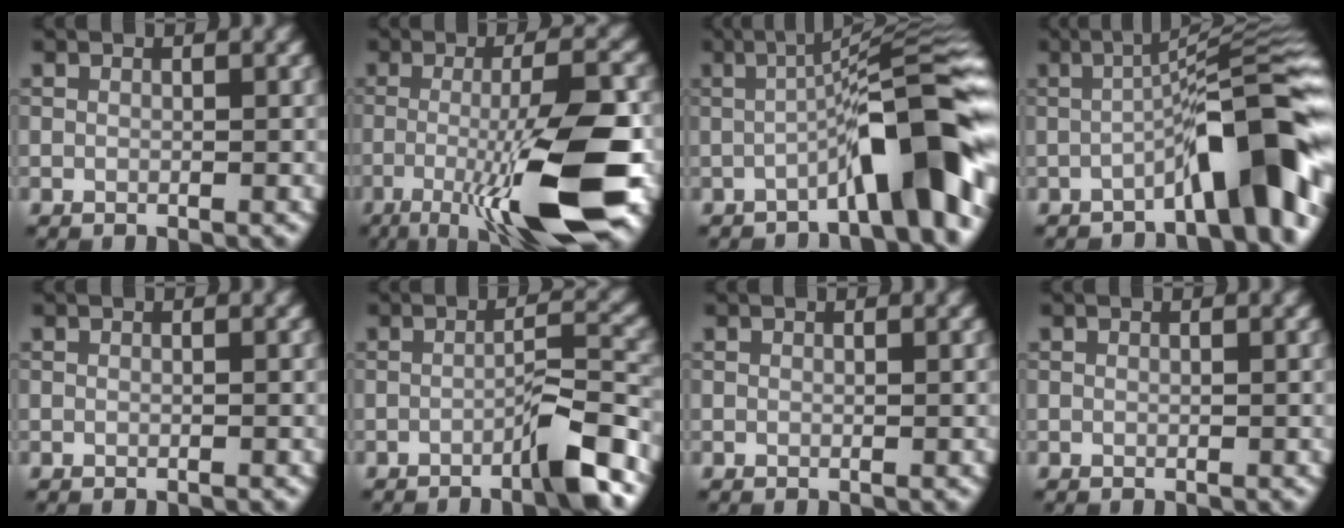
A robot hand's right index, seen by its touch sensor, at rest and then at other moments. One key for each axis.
{"total": 11.3, "fx": -3.8, "fy": 1.8, "fz": 10.5, "tx": -0.157, "ty": 0.001, "tz": -0.070}
{"total": 9.2, "fx": -3.3, "fy": 1.4, "fz": 8.5, "tx": -0.110, "ty": 0.027, "tz": -0.059}
{"total": 8.8, "fx": -3.8, "fy": 1.5, "fz": 7.8, "tx": -0.098, "ty": 0.028, "tz": -0.065}
{"total": 0.0}
{"total": 4.6, "fx": -2.7, "fy": 0.4, "fz": 3.7, "tx": -0.051, "ty": 0.015, "tz": -0.053}
{"total": 0.0}
{"total": 0.0}